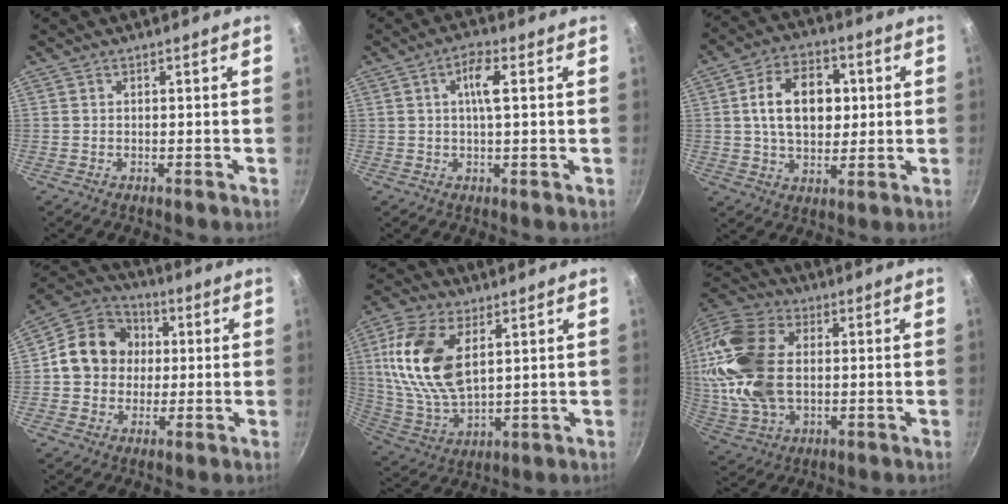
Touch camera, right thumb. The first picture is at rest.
{"total": 5.0, "force": [1.0, 1.4, 4.8], "torque": [-0.091, 0.007, 0.015]}
{"total": 13.9, "force": [2.1, 9.4, 10.1], "torque": [-0.136, 0.008, 0.029]}
{"total": 13.3, "force": [1.3, 11.7, 6.2], "torque": [-0.073, 0.021, 0.005]}
{"total": 17.4, "force": [5.0, 9.5, 13.7], "torque": [-0.263, -0.013, 0.107]}
{"total": 20.5, "force": [1.6, 13.4, 15.4], "torque": [-0.297, 0.014, 0.028]}